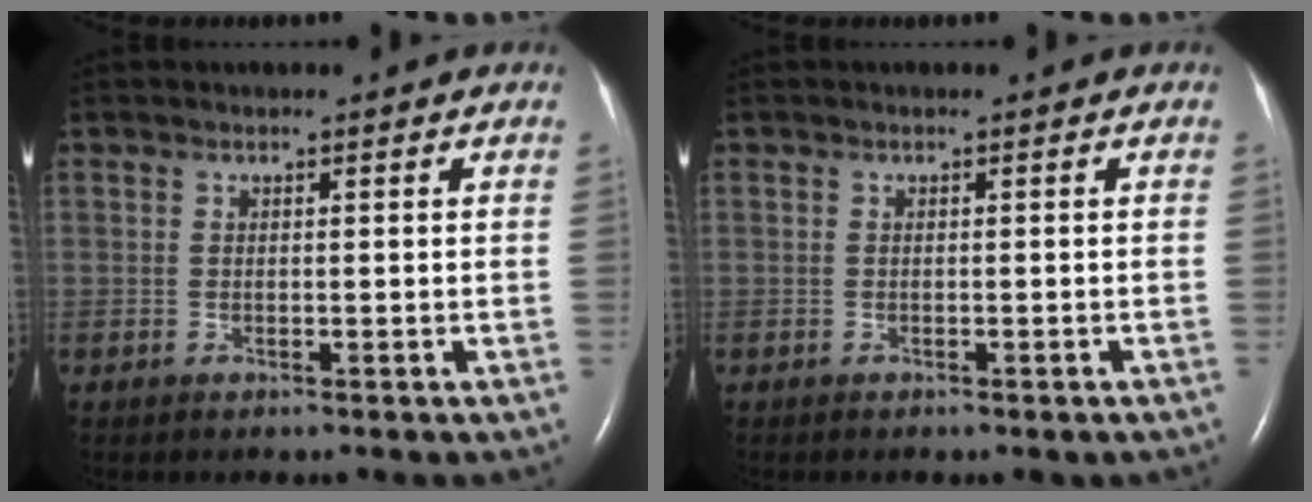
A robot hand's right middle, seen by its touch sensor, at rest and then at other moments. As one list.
[{"total": 0.9, "force": [-0.7, 0.2, 0.5], "torque": [-0.010, -0.004, -0.005]}]